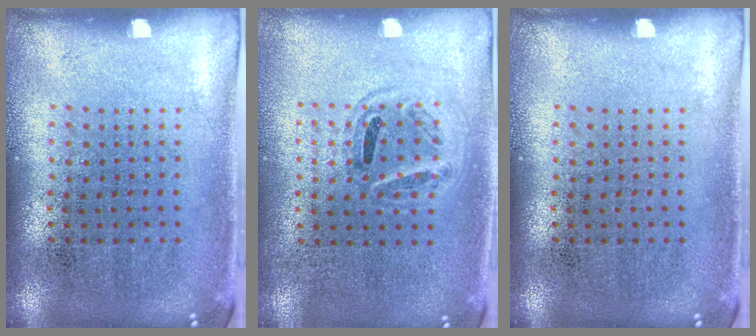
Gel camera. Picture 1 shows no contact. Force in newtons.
{"total": 0.9, "press": 0.8, "slide": 0.2}
{"total": 0.0}